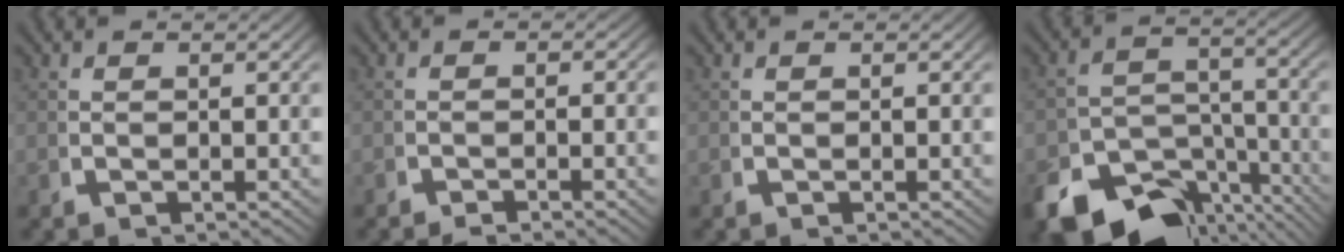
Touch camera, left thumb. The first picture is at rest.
{"total": 1.2, "force": [-1.1, 0.4, 0.1], "torque": [0.005, -0.007, -0.022]}
{"total": 0.0}
{"total": 13.1, "force": [-8.7, 7.3, 6.6], "torque": [-0.095, -0.045, -0.130]}